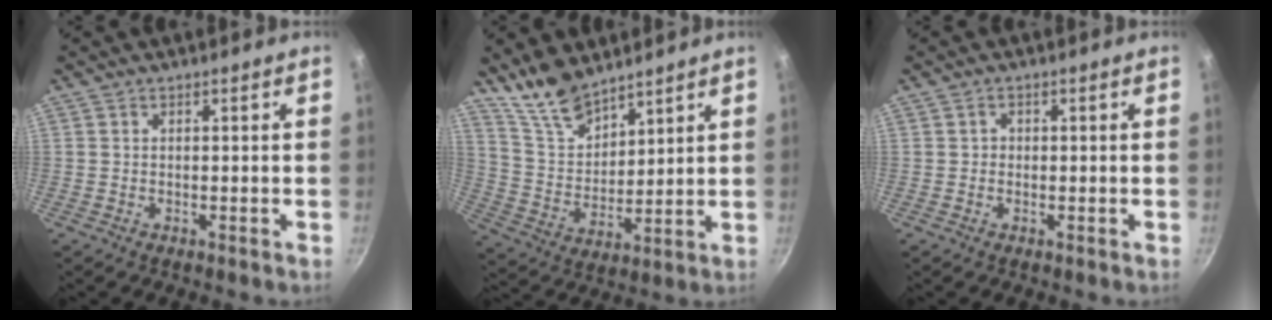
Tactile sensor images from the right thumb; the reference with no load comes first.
{"total": 10.7, "force": [8.9, 4.4, 4.2], "torque": [-0.053, -0.058, 0.180]}
{"total": 1.0, "force": [0.0, 0.9, 0.3], "torque": [-0.001, 0.001, -0.003]}